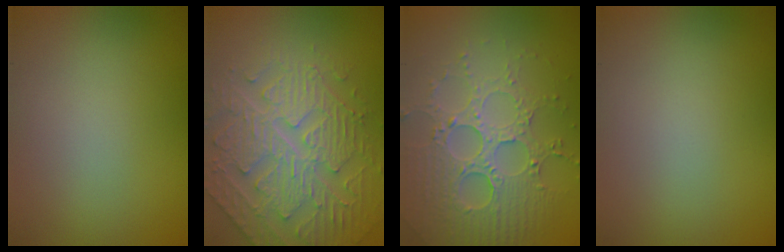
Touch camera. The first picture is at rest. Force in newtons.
{"total": 5.0, "press": 4.9, "slide": 0.8}
{"total": 5.1, "press": 4.5, "slide": 2.3}
{"total": 0.0}